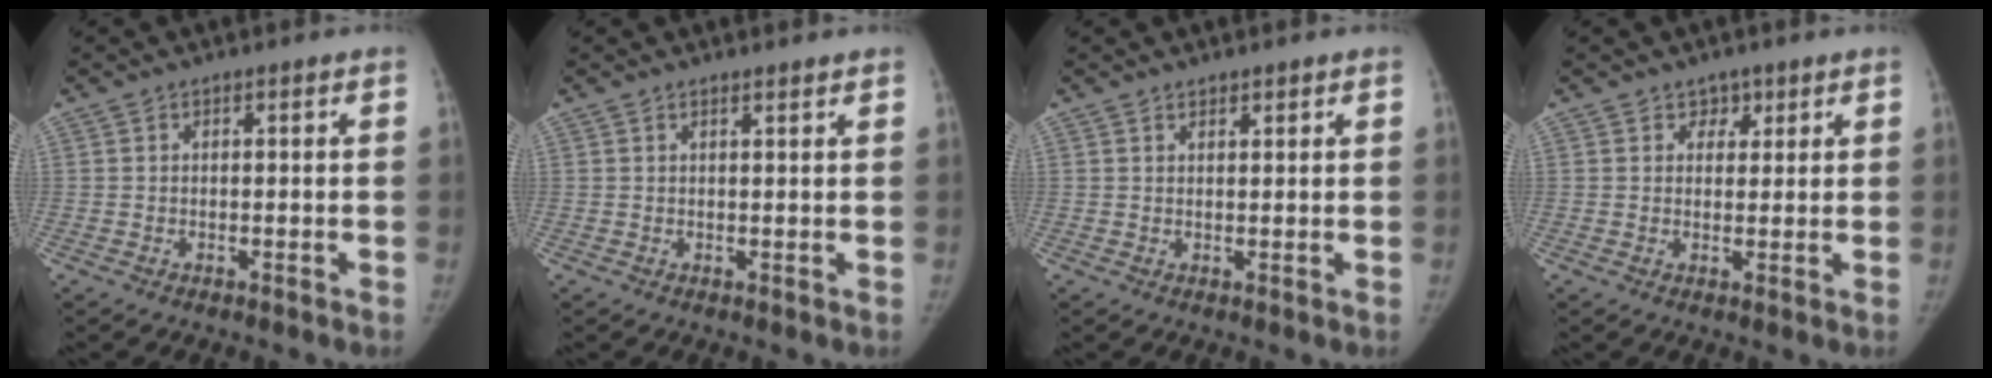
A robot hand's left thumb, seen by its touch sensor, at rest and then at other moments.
{"total": 1.1, "force": [1.0, 0.0, 0.5], "torque": [-0.005, -0.006, 0.017]}
{"total": 1.3, "force": [1.1, 0.4, 0.5], "torque": [-0.001, -0.006, 0.017]}
{"total": 2.5, "force": [1.6, 1.9, 0.5], "torque": [0.016, -0.008, 0.019]}